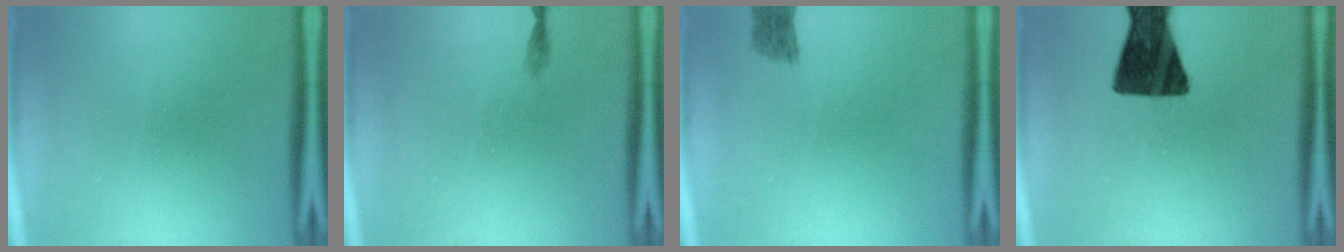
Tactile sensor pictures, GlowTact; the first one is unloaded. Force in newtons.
{"total": 0.6}
{"total": 1.9}
{"total": 14.8}